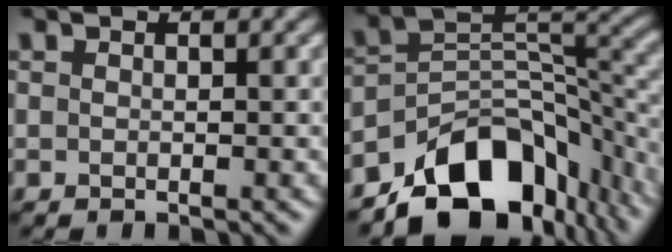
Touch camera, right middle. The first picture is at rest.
{"total": 11.0, "force": [-7.4, 6.0, 5.6], "torque": [-0.066, -0.003, -0.131]}